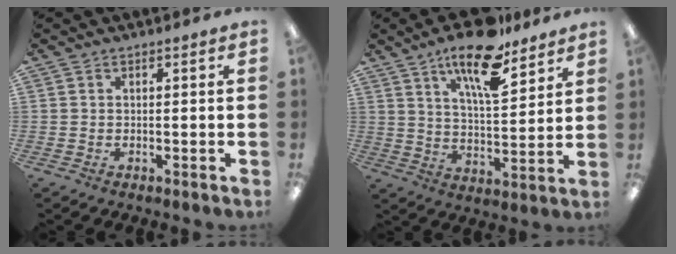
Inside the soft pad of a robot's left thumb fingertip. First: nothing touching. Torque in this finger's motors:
{"motor_torque": [0.16, 0.53, 1.54, -1.22, 0.32]}